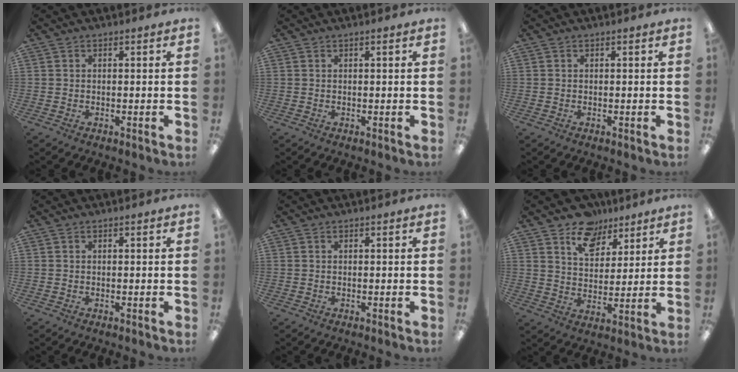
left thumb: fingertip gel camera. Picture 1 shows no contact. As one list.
[{"total": 0.5, "force": [0.2, 0.0, 0.5], "torque": [-0.008, 0.002, 0.004]}, {"total": 0.0}, {"total": 0.0}, {"total": 0.0}, {"total": 10.2, "force": [7.4, 6.4, 3.1], "torque": [-0.045, -0.041, 0.135]}]